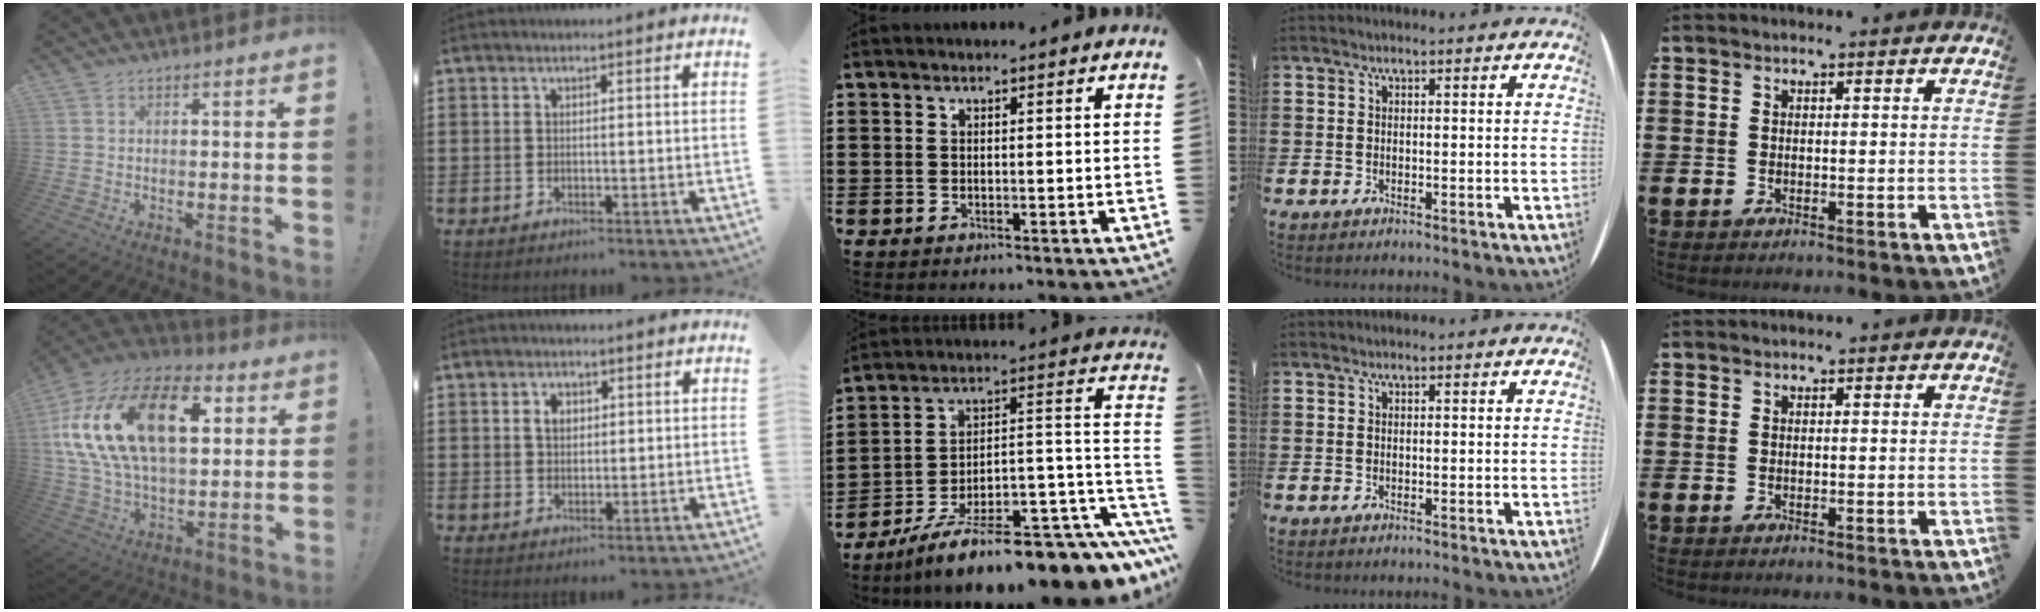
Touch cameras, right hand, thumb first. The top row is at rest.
{"thumb": {"total": 26.6, "force": [8.0, 15.4, 20.2], "torque": [-0.369, -0.026, 0.135]}, "index": {"total": 2.2, "force": [0.7, 1.5, 1.4], "torque": [-0.033, 0.010, 0.012]}, "middle": {"total": 10.9, "force": [-7.5, 2.0, 7.6], "torque": [-0.118, 0.007, -0.124]}}